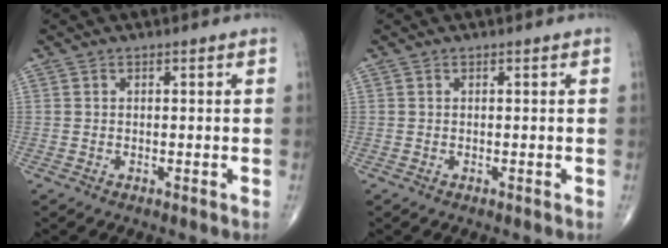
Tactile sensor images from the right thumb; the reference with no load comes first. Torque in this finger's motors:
{"motor_torque": [0.00, 0.00, -0.03, 0.03, 0.00]}